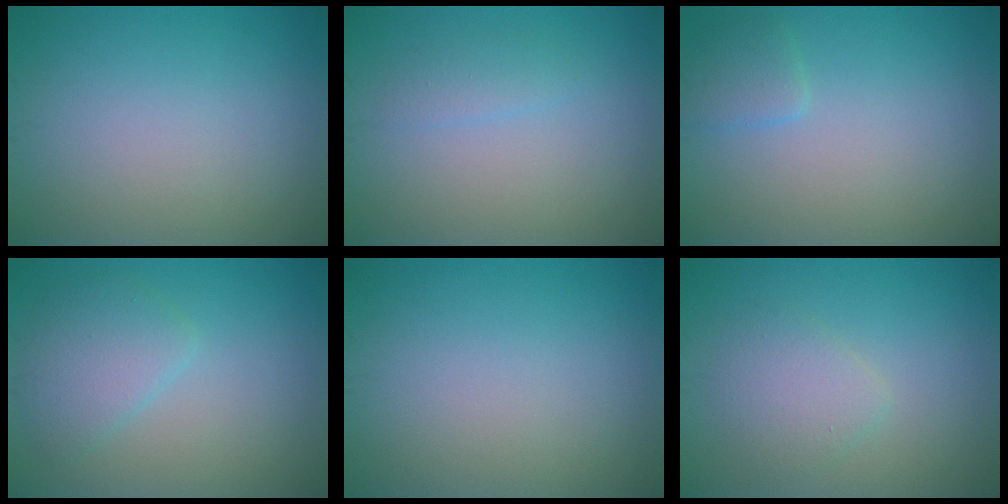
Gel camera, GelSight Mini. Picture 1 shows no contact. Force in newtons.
{"total": 1.2, "press": 1.2, "slide": 0.1}
{"total": 1.5, "press": 1.5, "slide": 0.2}
{"total": 3.2, "press": 3.1, "slide": 0.2}
{"total": 0.0}
{"total": 2.4, "press": 2.4, "slide": 0.2}